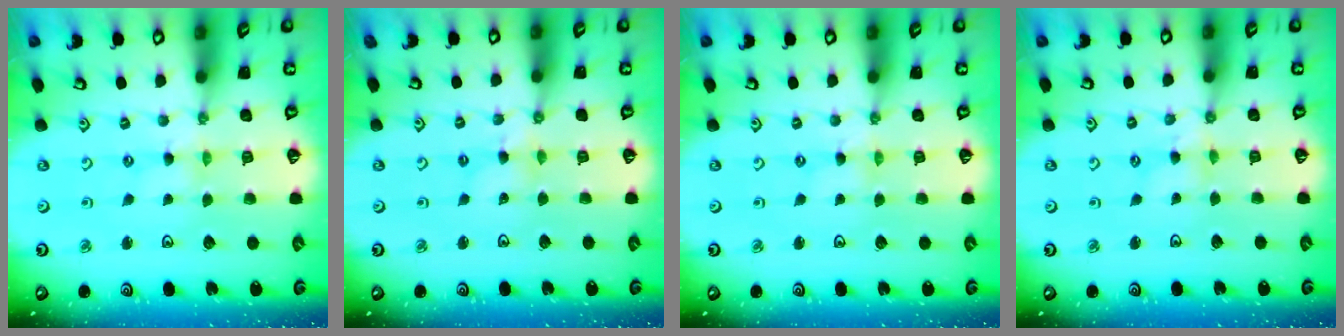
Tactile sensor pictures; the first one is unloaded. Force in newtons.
{"total": 3.0, "press": 3.0, "slide": 0.3}
{"total": 0.0}
{"total": 1.6, "press": 1.6, "slide": 0.2}